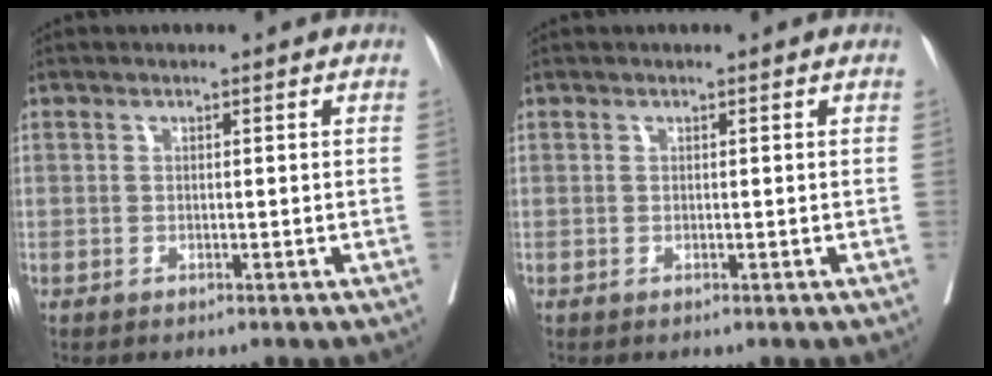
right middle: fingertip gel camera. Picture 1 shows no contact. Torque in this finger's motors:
{"motor_torque": [-0.07, 0.07, 0.00, 0.00]}